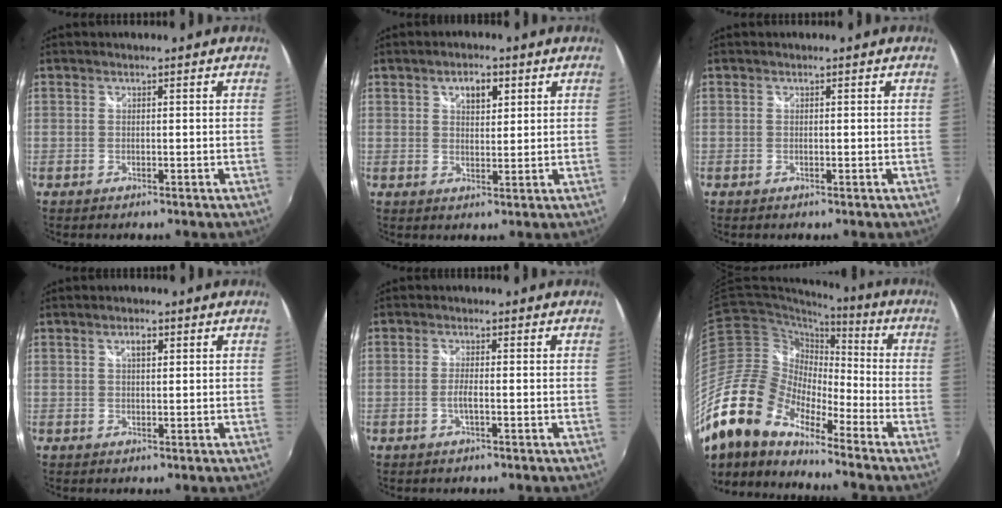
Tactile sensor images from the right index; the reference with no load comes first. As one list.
[{"total": 4.2, "force": [2.0, 2.4, 2.9], "torque": [-0.043, 0.009, 0.033]}, {"total": 0.0}, {"total": 2.0, "force": [0.9, 1.0, 1.6], "torque": [-0.025, 0.005, 0.014]}, {"total": 1.9, "force": [-0.8, 0.0, 1.7], "torque": [-0.034, -0.003, -0.015]}, {"total": 19.0, "force": [-13.9, 8.1, 10.0], "torque": [-0.189, -0.012, -0.285]}]